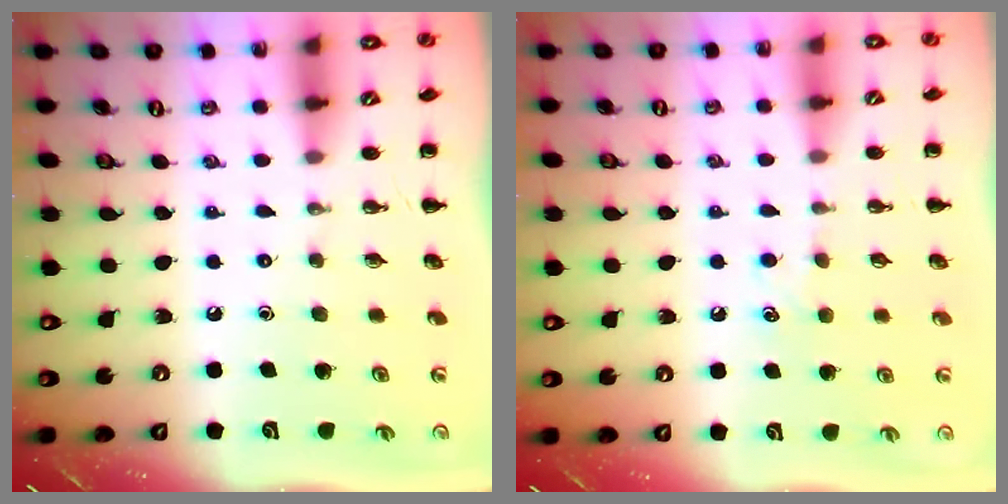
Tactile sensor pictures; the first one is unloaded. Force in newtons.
{"total": 4.9, "press": 4.7, "slide": 1.4}